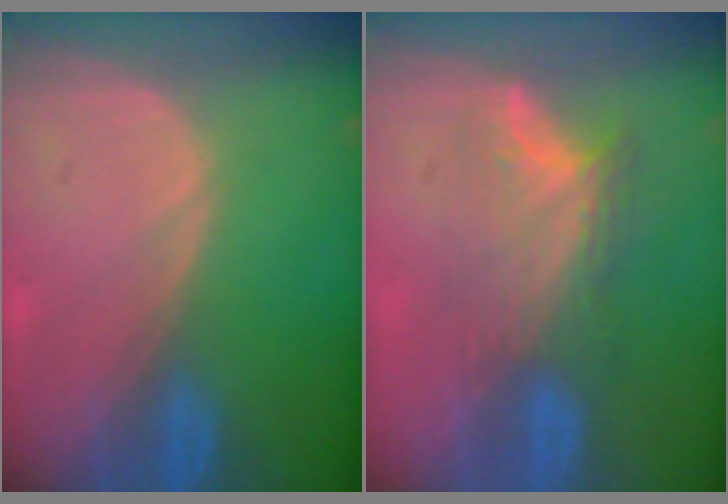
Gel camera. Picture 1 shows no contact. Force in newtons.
{"total": 7.8, "press": 6.8, "slide": 3.7}